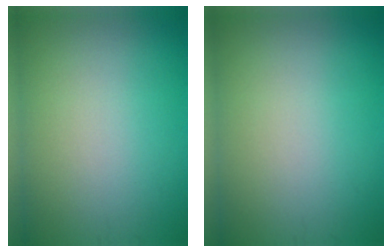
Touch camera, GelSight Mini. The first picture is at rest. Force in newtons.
{"total": 0.0}